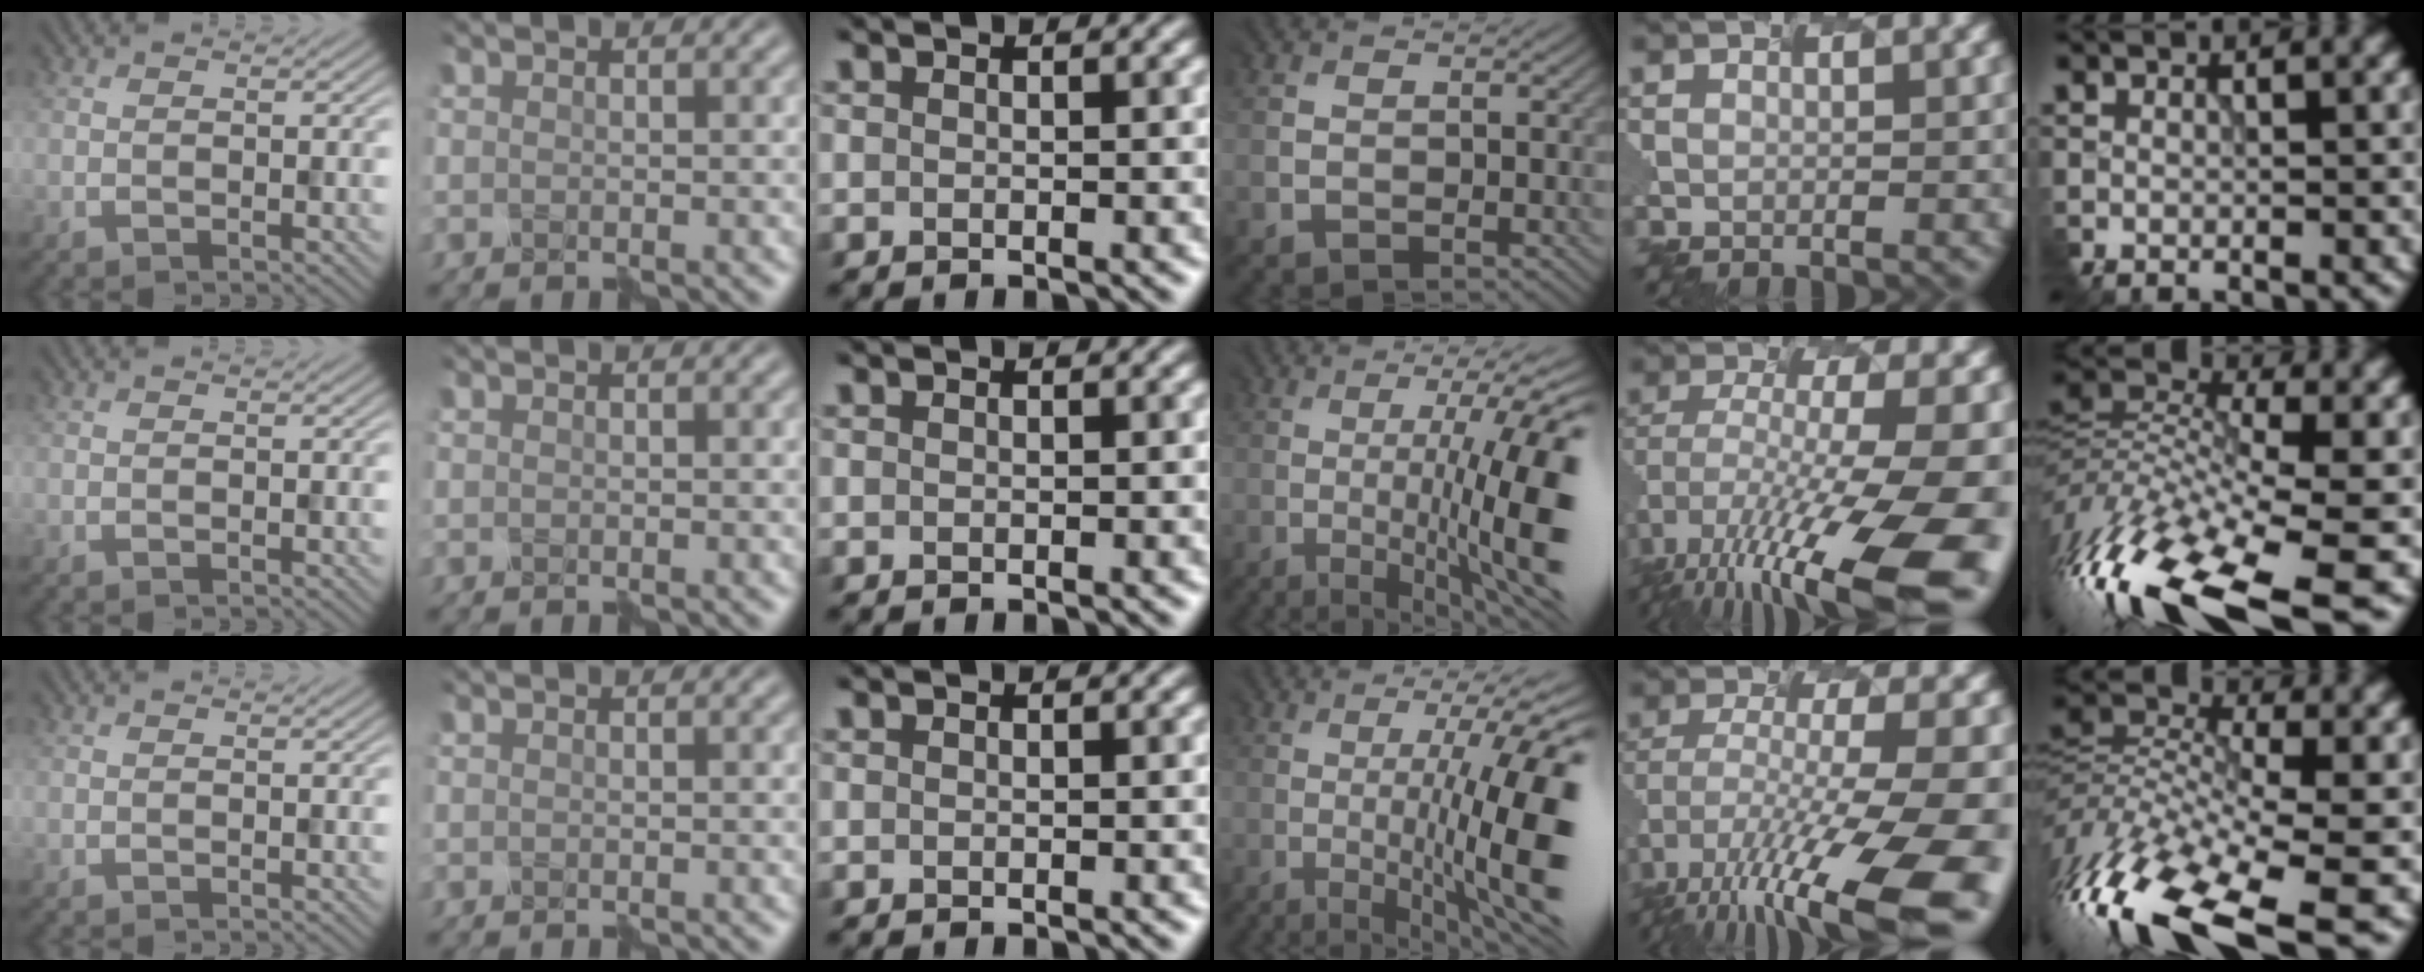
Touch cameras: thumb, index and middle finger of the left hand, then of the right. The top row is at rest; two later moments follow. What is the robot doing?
{"motion": "shake", "object": "plastic piggy bank"}